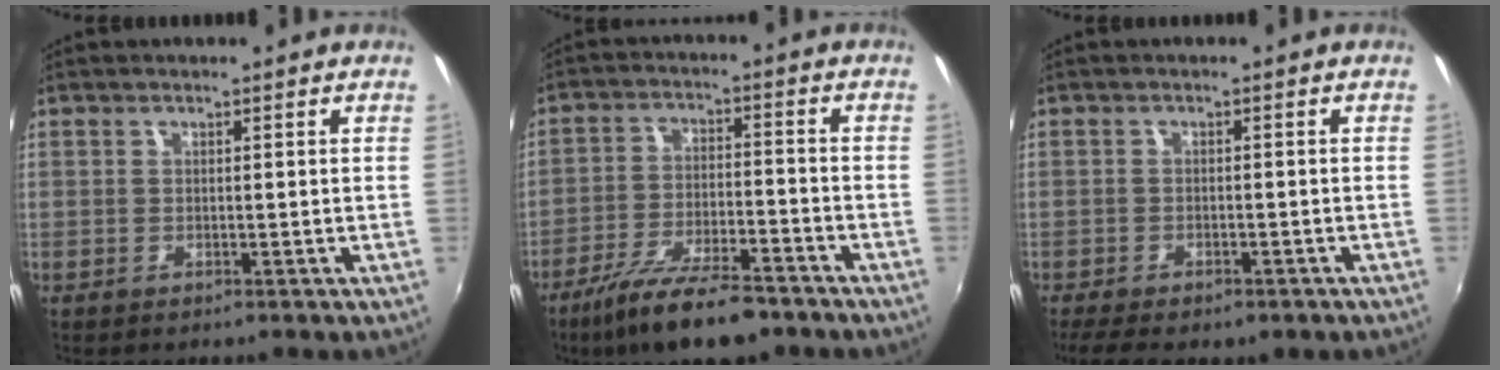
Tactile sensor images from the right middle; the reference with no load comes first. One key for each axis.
{"total": 13.7, "fx": -10.5, "fy": 3.8, "fz": 8.0, "tx": -0.168, "ty": -0.025, "tz": -0.179}
{"total": 8.3, "fx": -6.0, "fy": 3.2, "fz": 4.6, "tx": -0.111, "ty": -0.031, "tz": -0.091}